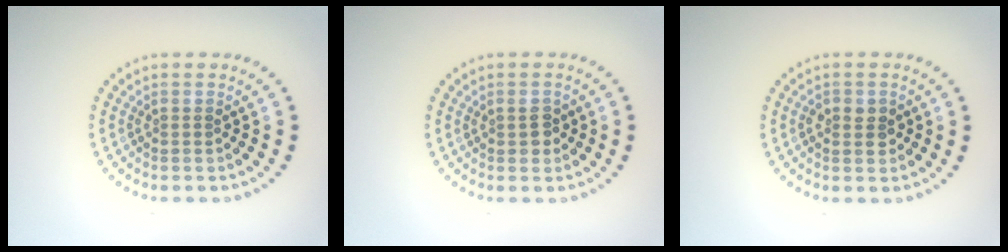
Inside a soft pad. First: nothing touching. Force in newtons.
{"total": 1.5, "press": 1.5, "slide": 0.2}
{"total": 1.9, "press": 1.9, "slide": 0.2}